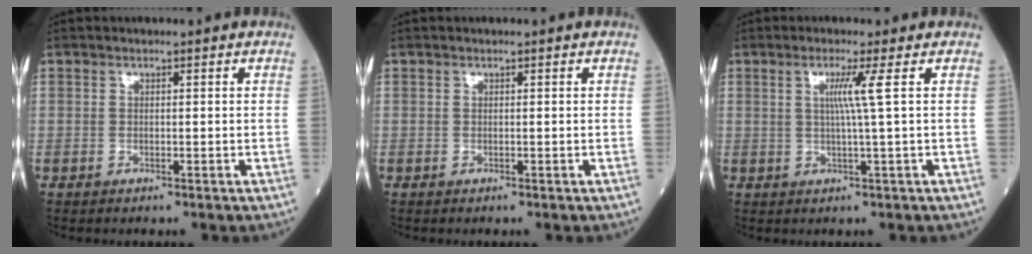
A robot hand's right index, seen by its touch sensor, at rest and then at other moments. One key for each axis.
{"total": 0.0}
{"total": 3.6, "fx": 0.8, "fy": -1.3, "fz": 3.3, "tx": -0.063, "ty": -0.004, "tz": 0.015}